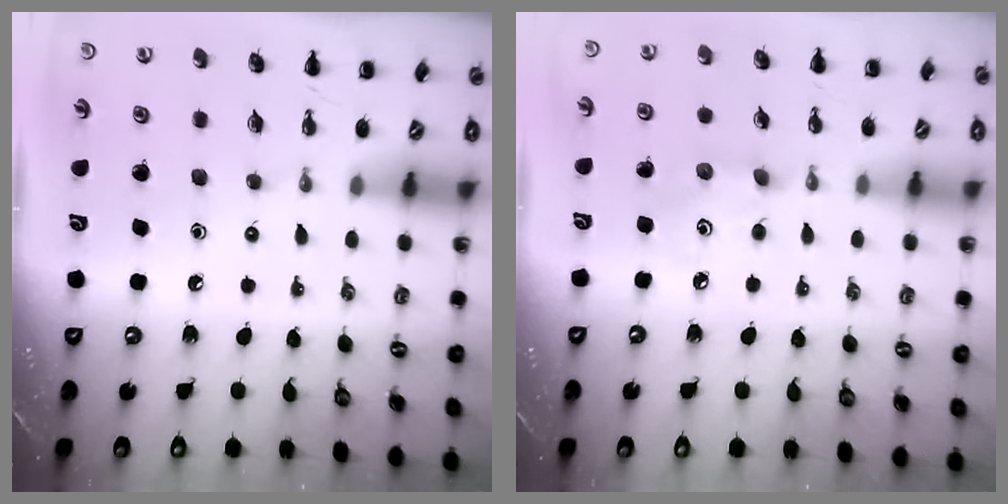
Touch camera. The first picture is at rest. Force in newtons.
{"total": 3.0, "press": 2.8, "slide": 0.9}